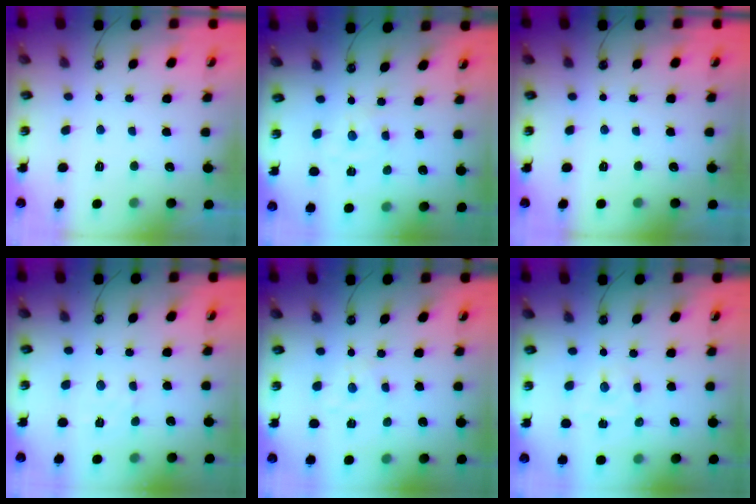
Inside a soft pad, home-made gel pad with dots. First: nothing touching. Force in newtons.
{"total": 0.0}
{"total": 0.0}
{"total": 2.1, "press": 2.1, "slide": 0.4}
{"total": 0.7, "press": 0.7, "slide": 0.2}
{"total": 3.0, "press": 3.0, "slide": 0.4}